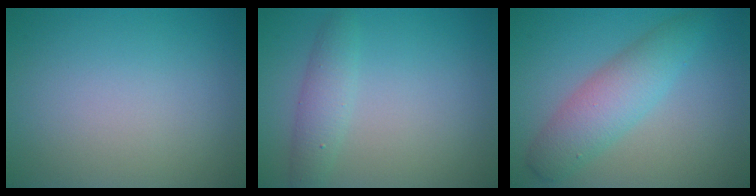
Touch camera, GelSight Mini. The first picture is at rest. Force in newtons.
{"total": 2.4, "press": 2.4, "slide": 0.1}
{"total": 4.5, "press": 4.5, "slide": 0.1}